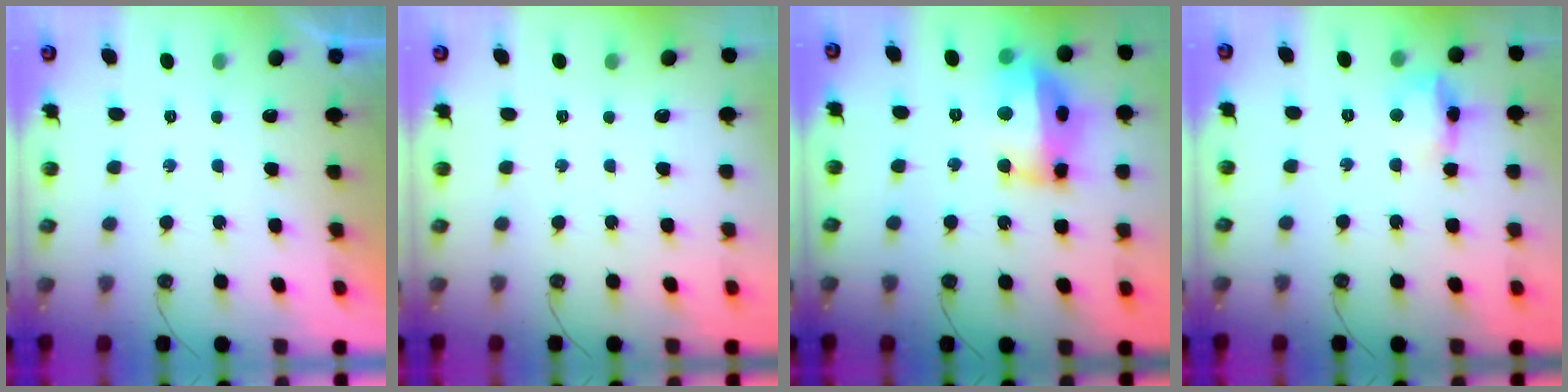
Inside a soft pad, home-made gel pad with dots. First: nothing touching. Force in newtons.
{"total": 0.0}
{"total": 17.7, "press": 17.6, "slide": 2.1}
{"total": 11.1, "press": 11.1, "slide": 0.8}